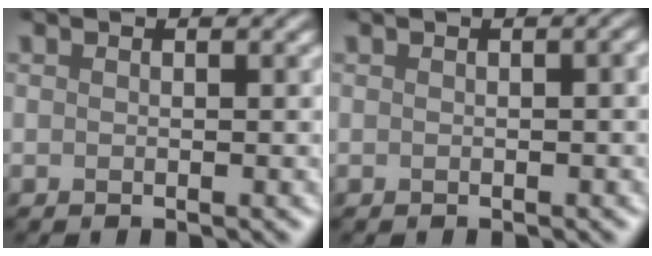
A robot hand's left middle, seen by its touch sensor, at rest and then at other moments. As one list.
[{"total": 1.8, "force": [-0.4, 0.9, 1.5], "torque": [-0.006, 0.012, -0.011]}]